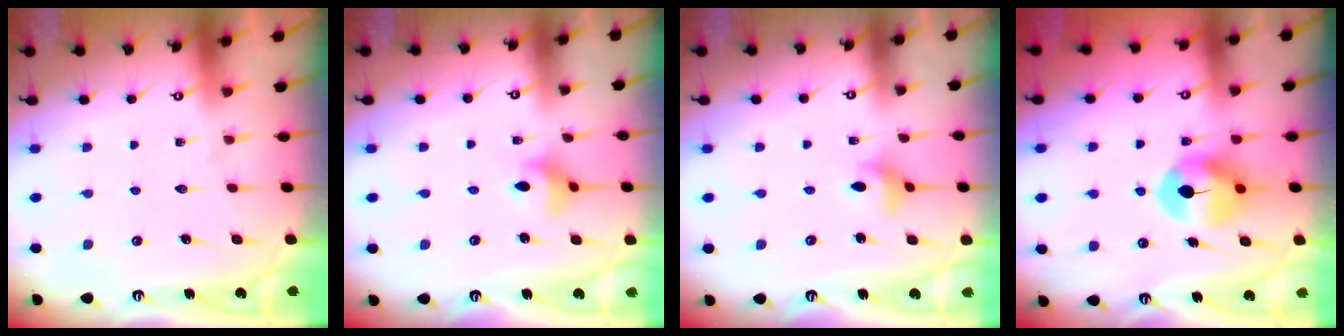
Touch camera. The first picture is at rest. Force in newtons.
{"total": 5.7, "press": 5.4, "slide": 1.6}
{"total": 3.6, "press": 3.6, "slide": 0.3}
{"total": 7.2, "press": 7.2, "slide": 0.6}